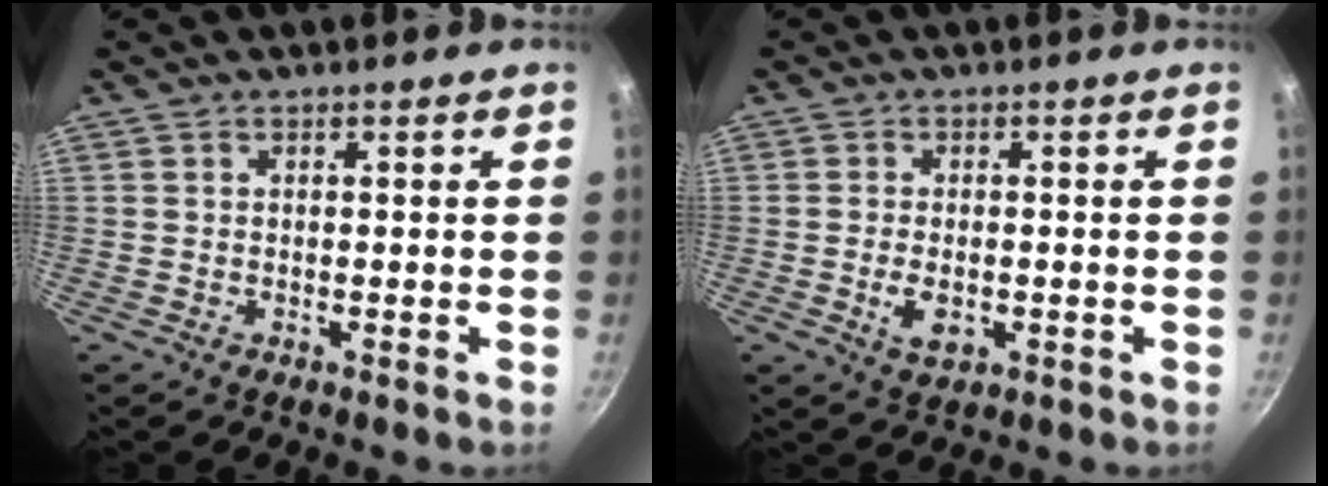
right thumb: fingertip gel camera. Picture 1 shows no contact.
{"total": 4.6, "force": [-1.0, 2.6, 3.6], "torque": [-0.064, -0.001, -0.014]}